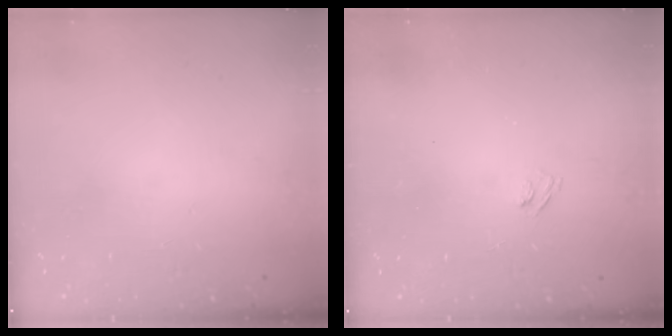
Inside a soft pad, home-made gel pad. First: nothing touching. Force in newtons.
{"total": 2.7, "press": 2.5, "slide": 0.9}